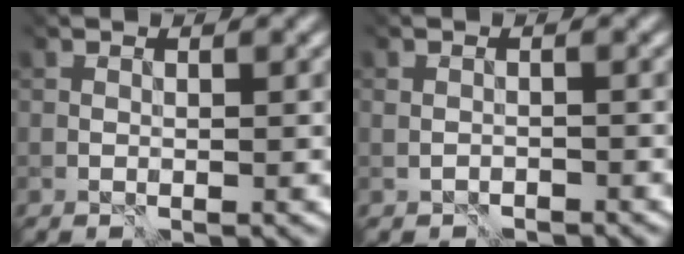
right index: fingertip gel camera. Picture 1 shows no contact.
{"total": 1.4, "force": [-1.1, 0.8, -0.2], "torque": [0.003, 0.003, -0.010]}